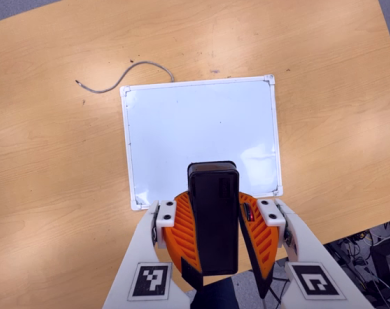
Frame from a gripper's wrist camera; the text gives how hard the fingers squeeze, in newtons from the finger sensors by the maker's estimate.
{"total": 9.8, "left": 9.8, "right": 9.8}